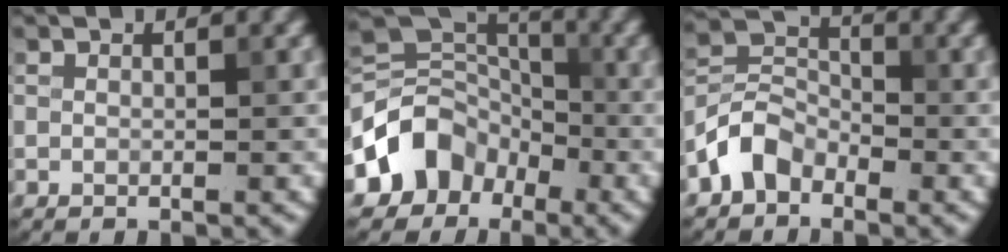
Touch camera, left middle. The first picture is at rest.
{"total": 6.6, "force": [-3.1, 5.3, 2.4], "torque": [-0.024, 0.007, -0.069]}
{"total": 3.9, "force": [-2.5, 2.6, 1.5], "torque": [-0.029, 0.011, -0.060]}